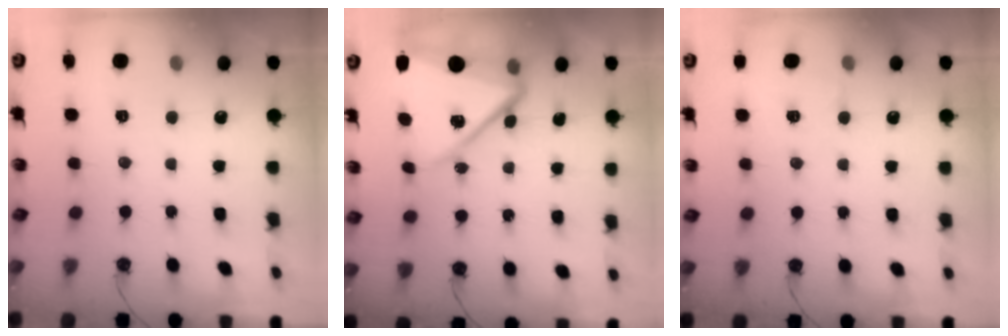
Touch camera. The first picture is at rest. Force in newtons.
{"total": 13.5, "press": 13.4, "slide": 1.4}
{"total": 3.9, "press": 2.8, "slide": 2.8}